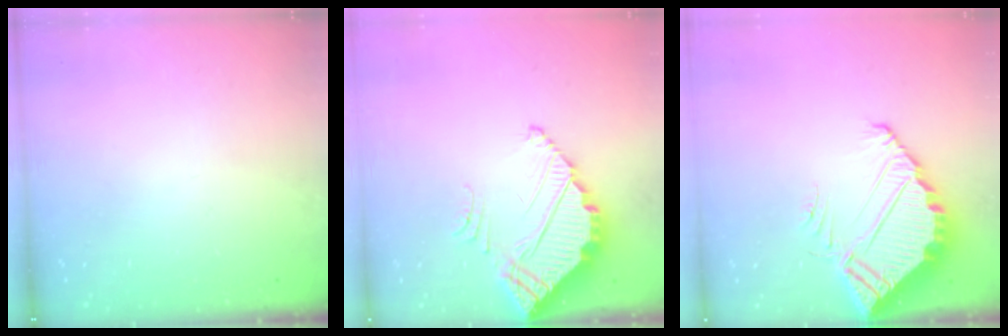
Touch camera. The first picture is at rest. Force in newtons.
{"total": 3.8, "press": 3.8, "slide": 0.2}
{"total": 6.3, "press": 6.3, "slide": 0.4}